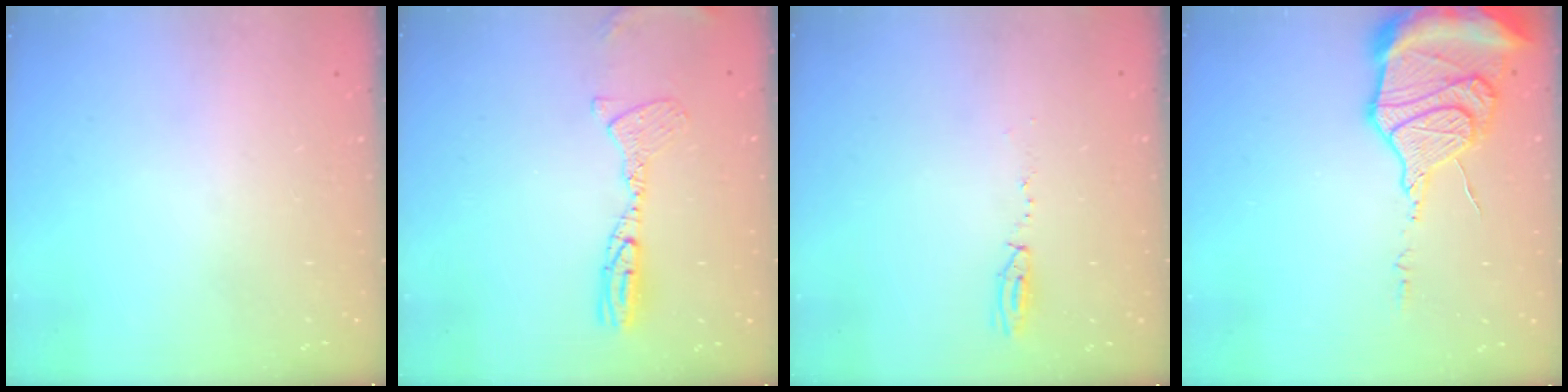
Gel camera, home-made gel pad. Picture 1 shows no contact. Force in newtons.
{"total": 11.8, "press": 11.6, "slide": 2.1}
{"total": 3.9, "press": 3.8, "slide": 0.9}
{"total": 18.9, "press": 18.8, "slide": 1.8}